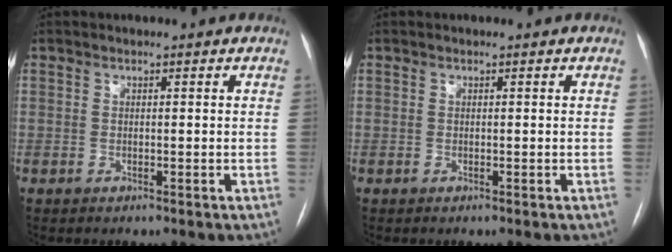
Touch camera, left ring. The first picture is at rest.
{"total": 0.0}